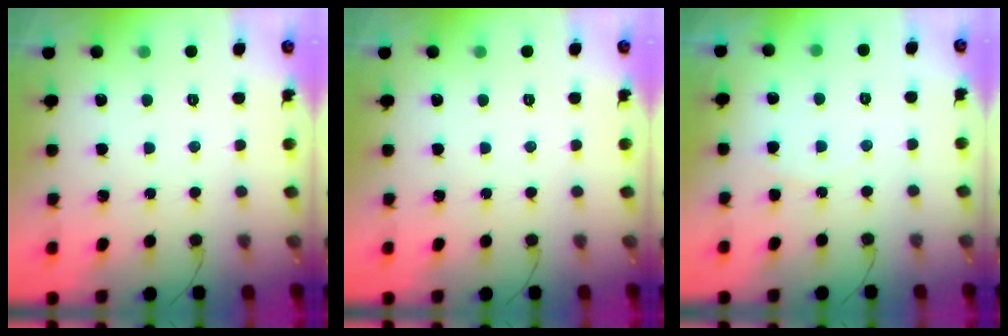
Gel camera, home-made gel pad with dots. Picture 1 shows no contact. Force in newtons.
{"total": 0.0}
{"total": 3.7, "press": 3.7, "slide": 0.2}